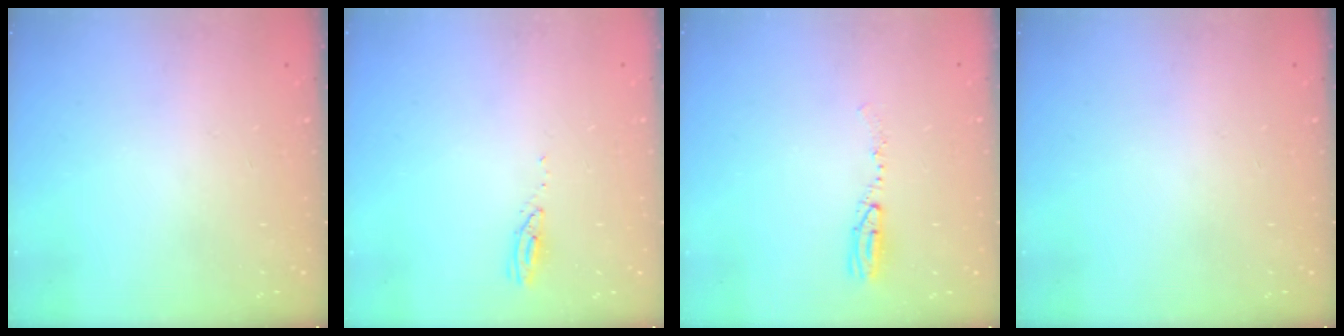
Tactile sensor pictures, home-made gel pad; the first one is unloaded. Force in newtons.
{"total": 2.9, "press": 2.9, "slide": 0.2}
{"total": 4.7, "press": 4.4, "slide": 1.8}
{"total": 0.0}